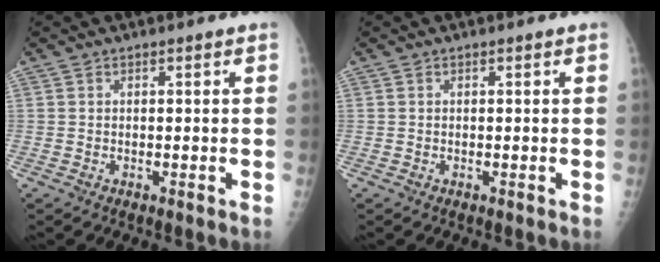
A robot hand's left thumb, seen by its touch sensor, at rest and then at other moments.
{"total": 0.0}